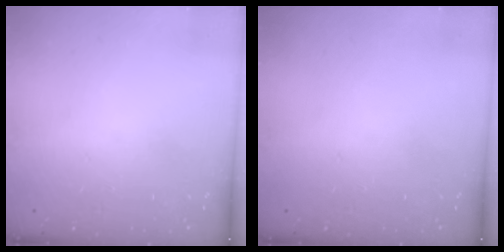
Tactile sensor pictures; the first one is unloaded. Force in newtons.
{"total": 0.0}